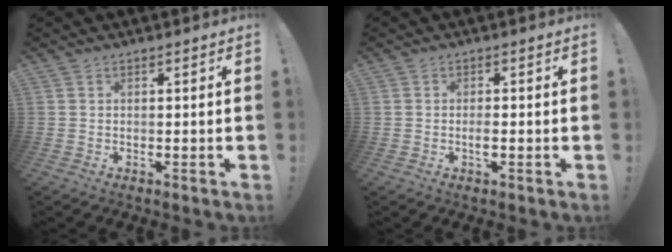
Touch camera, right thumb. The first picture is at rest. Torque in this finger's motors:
{"motor_torque": [-0.17, -0.36, -0.11, -0.20, -0.01]}